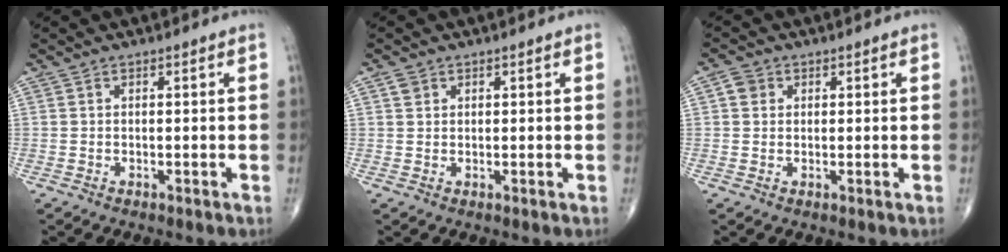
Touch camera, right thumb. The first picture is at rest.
{"total": 1.4, "force": [0.7, 1.1, 0.5], "torque": [-0.001, 0.001, 0.011]}
{"total": 2.5, "force": [0.7, 2.2, 1.0], "torque": [-0.008, 0.002, 0.008]}